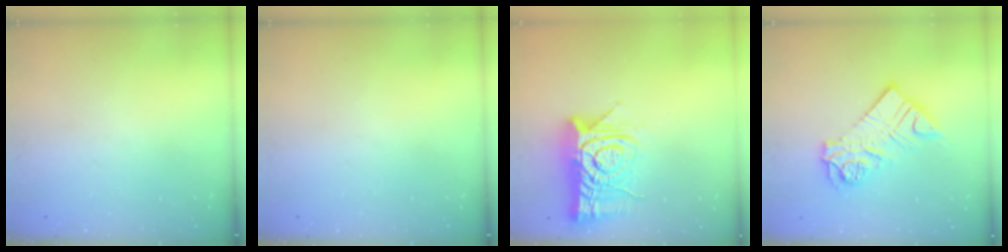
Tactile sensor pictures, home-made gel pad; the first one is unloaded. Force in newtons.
{"total": 0.0}
{"total": 16.8, "press": 16.8, "slide": 1.7}
{"total": 13.1, "press": 13.0, "slide": 1.3}